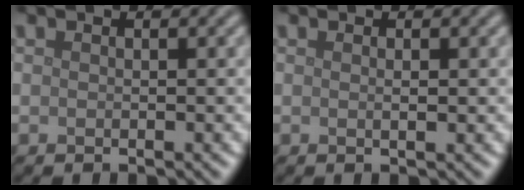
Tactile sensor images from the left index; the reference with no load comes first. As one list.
[{"total": 0.6, "force": [0.1, 0.1, 0.6], "torque": [-0.009, 0.001, 0.001]}]